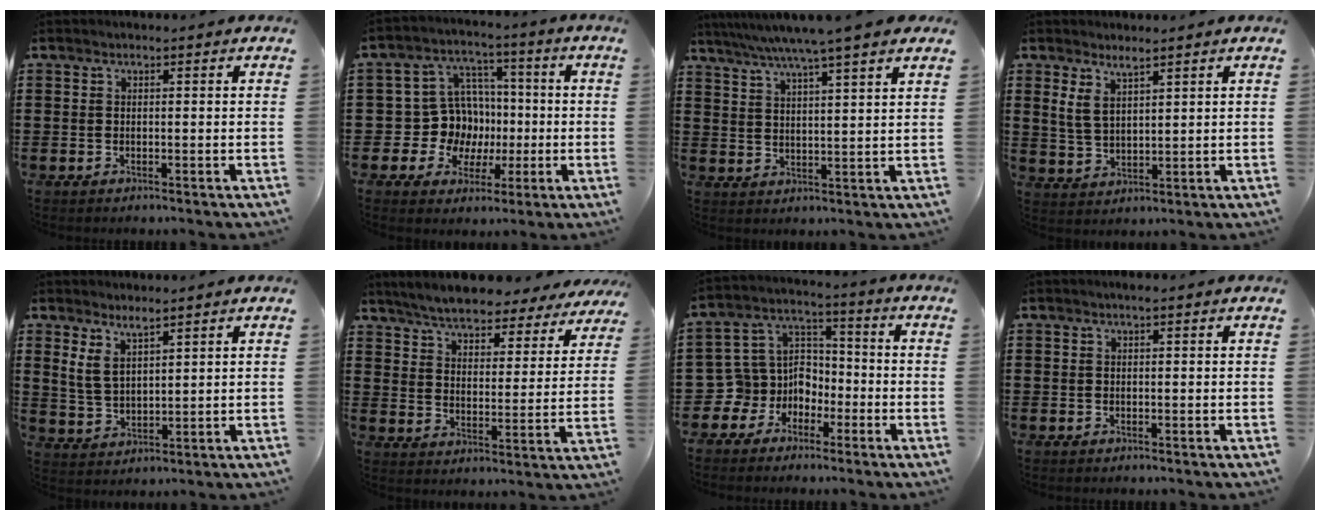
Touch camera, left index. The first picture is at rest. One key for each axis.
{"total": 10.1, "fx": 0.1, "fy": 9.8, "fz": 2.7, "tx": -0.098, "ty": 0.000, "tz": 0.014}
{"total": 6.5, "fx": 5.4, "fy": -0.9, "fz": 3.6, "tx": -0.086, "ty": -0.023, "tz": 0.093}
{"total": 4.2, "fx": 2.8, "fy": 1.8, "fz": 2.6, "tx": -0.058, "ty": 0.002, "tz": 0.051}
{"total": 4.5, "fx": 3.2, "fy": 1.8, "fz": 2.6, "tx": -0.061, "ty": 0.000, "tz": 0.057}
{"total": 6.1, "fx": 5.9, "fy": 0.4, "fz": 1.3, "tx": -0.056, "ty": -0.037, "tz": 0.103}
{"total": 7.2, "fx": -2.6, "fy": 6.6, "fz": 0.7, "tx": -0.064, "ty": -0.007, "tz": -0.055}
{"total": 0.5, "fx": 0.3, "fy": 0.0, "fz": 0.4, "tx": -0.007, "ty": -0.001, "tz": 0.006}